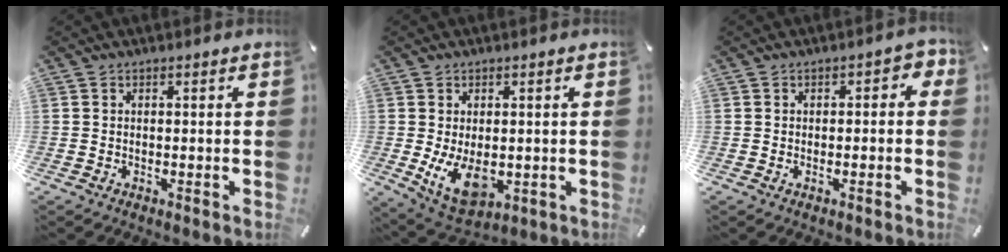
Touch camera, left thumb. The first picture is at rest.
{"total": 9.3, "force": [-0.7, 5.9, 7.2], "torque": [-0.134, -0.015, -0.008]}
{"total": 2.8, "force": [-0.7, 1.4, 2.2], "torque": [-0.024, 0.002, -0.018]}